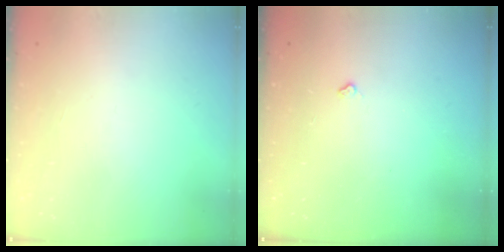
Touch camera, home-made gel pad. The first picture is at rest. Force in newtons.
{"total": 2.8, "press": 2.8, "slide": 0.4}